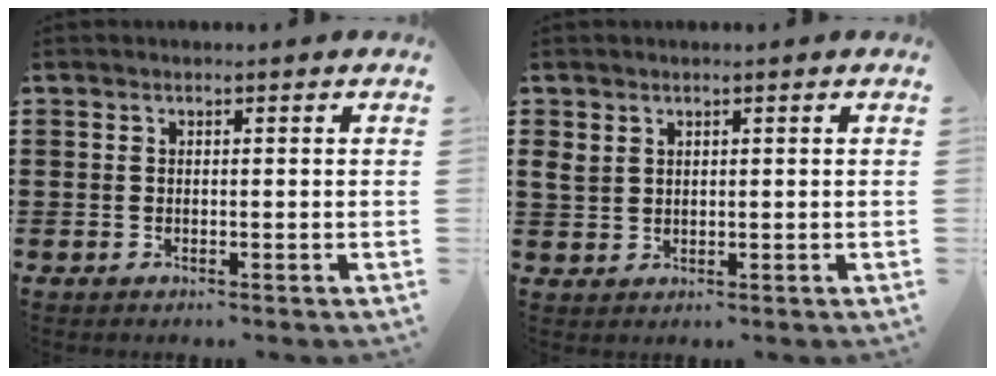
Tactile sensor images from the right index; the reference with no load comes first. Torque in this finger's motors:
{"motor_torque": [0.17, 0.11, 0.09, 0.03]}